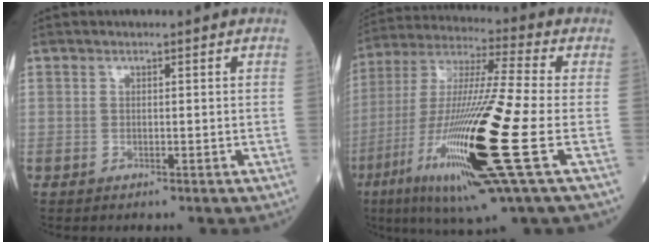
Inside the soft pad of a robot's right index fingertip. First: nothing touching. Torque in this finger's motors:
{"motor_torque": [2.12, -0.02, 1.06, 0.21]}